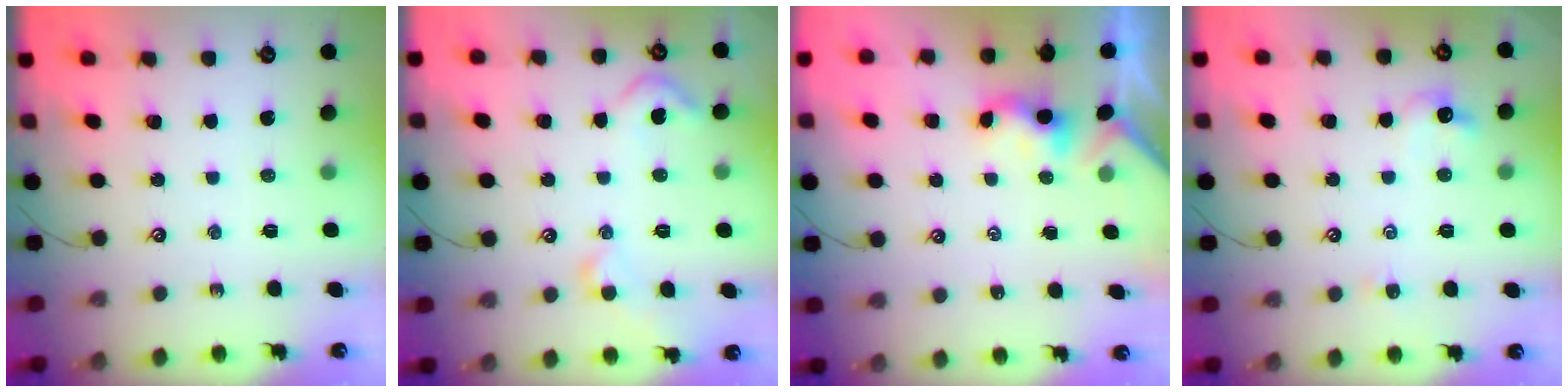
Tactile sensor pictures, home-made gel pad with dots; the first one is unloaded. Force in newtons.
{"total": 4.2, "press": 4.2, "slide": 0.3}
{"total": 0.8, "press": 0.6, "slide": 0.4}
{"total": 2.4, "press": 2.3, "slide": 0.7}